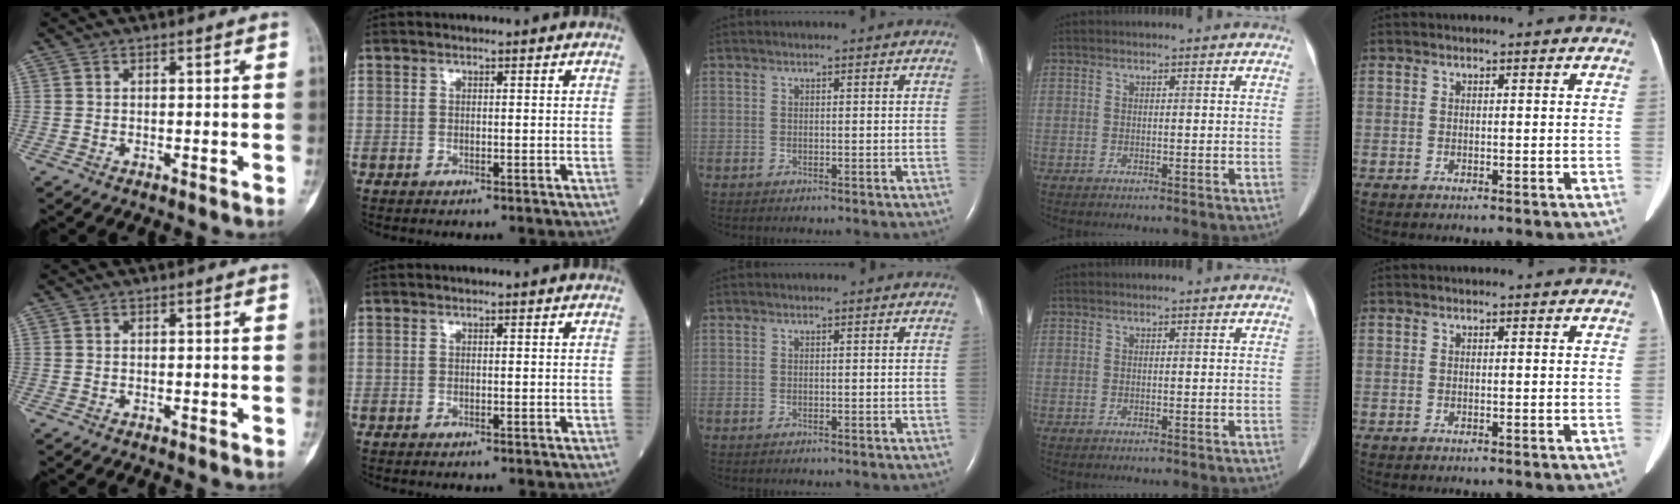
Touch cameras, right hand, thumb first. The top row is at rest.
{}